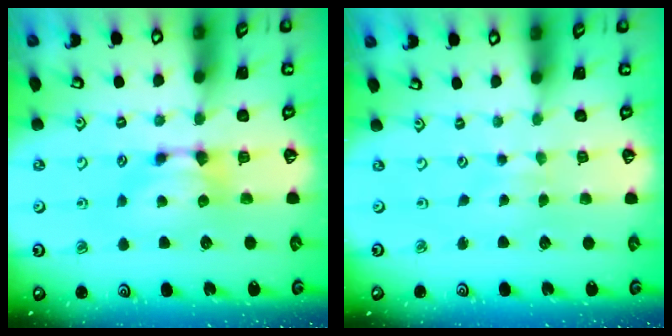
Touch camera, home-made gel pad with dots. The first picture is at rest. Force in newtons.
{"total": 3.5, "press": 3.5, "slide": 0.1}